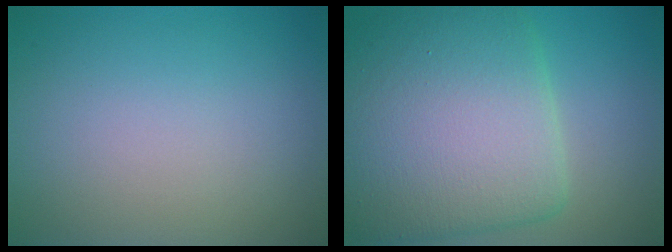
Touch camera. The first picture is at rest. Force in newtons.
{"total": 10.6, "press": 10.6, "slide": 0.1}